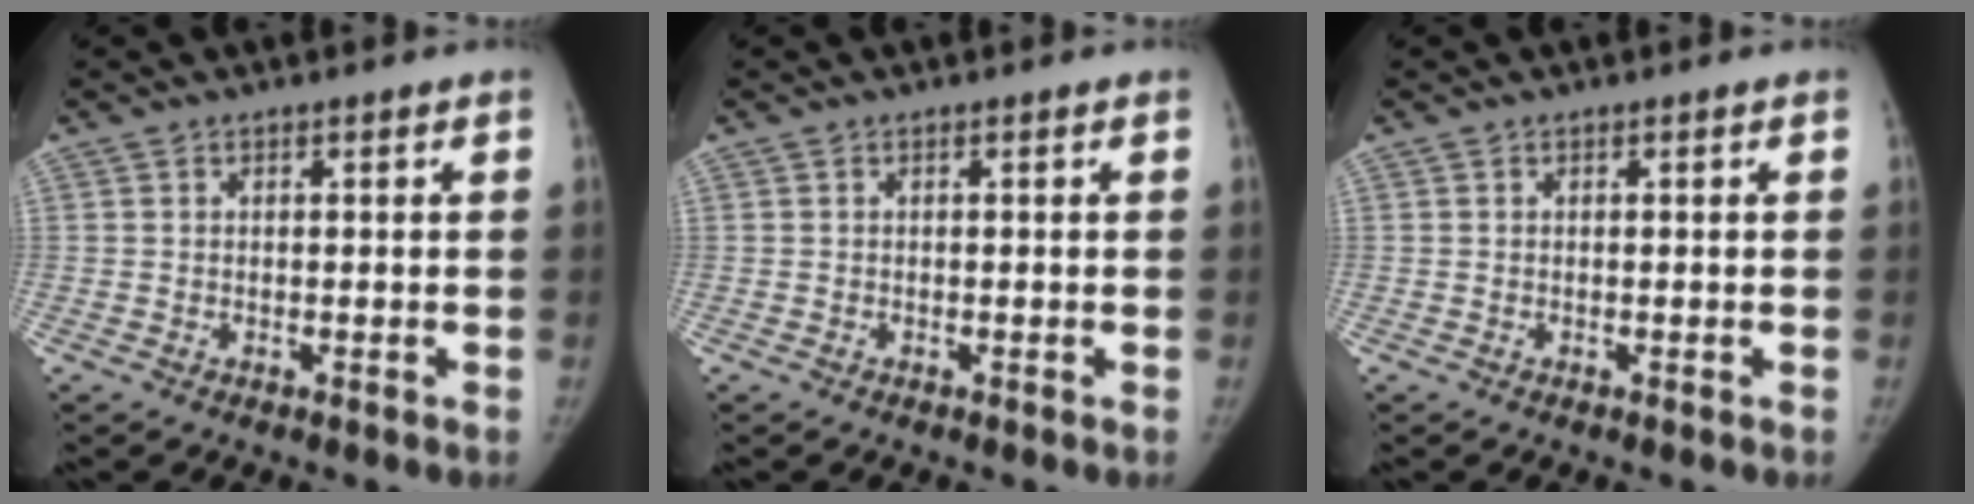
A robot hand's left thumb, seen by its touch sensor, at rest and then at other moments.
{"total": 0.0}
{"total": 0.0}